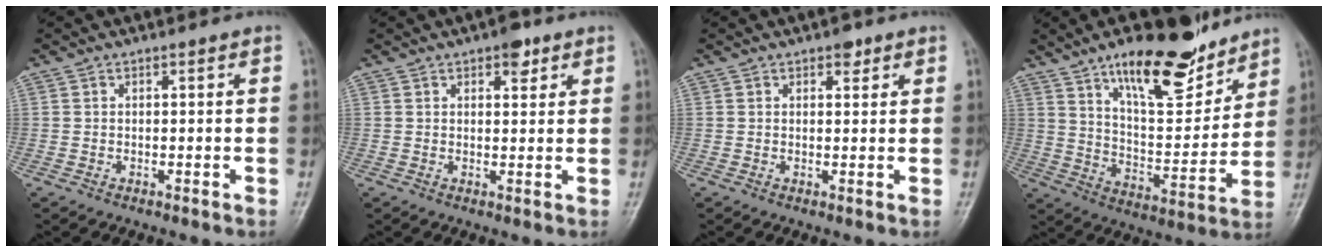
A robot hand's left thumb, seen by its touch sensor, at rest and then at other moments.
{"total": 3.7, "force": [2.2, 1.8, 2.4], "torque": [-0.017, -0.007, 0.026]}
{"total": 2.2, "force": [1.4, 1.2, 1.2], "torque": [-0.006, -0.005, 0.017]}
{"total": 19.0, "force": [13.1, 6.7, 12.0], "torque": [-0.141, -0.081, 0.217]}